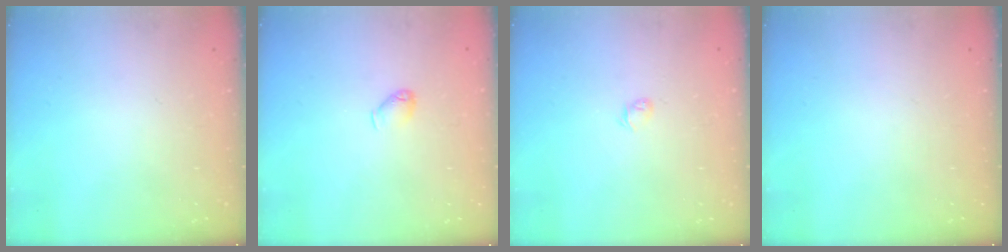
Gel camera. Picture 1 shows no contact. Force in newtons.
{"total": 4.7, "press": 4.6, "slide": 1.0}
{"total": 2.6, "press": 2.5, "slide": 0.6}
{"total": 0.0}